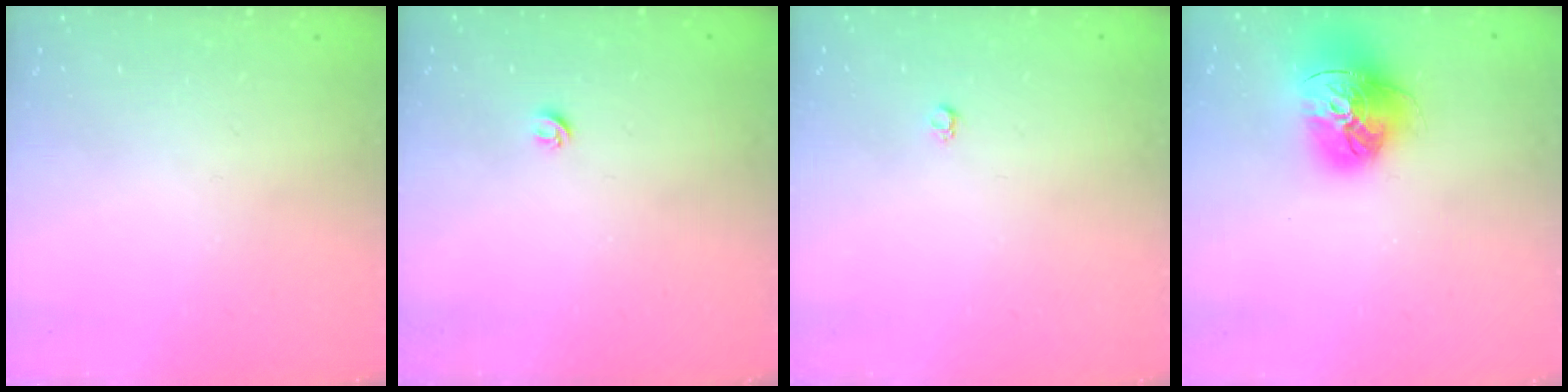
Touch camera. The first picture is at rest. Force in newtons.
{"total": 4.3, "press": 4.3, "slide": 0.4}
{"total": 2.6, "press": 2.6, "slide": 0.4}
{"total": 17.9, "press": 17.9, "slide": 1.6}